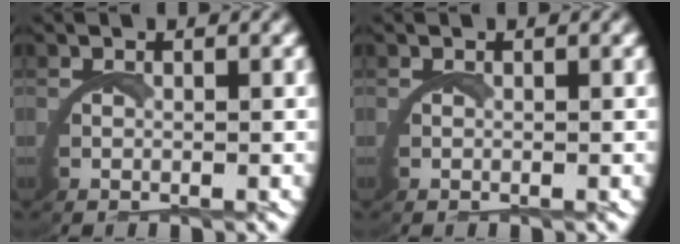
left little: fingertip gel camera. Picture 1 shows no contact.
{"total": 0.0}